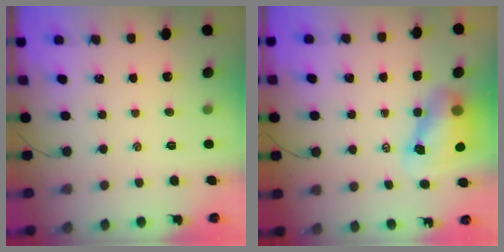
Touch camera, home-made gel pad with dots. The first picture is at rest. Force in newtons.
{"total": 8.4, "press": 8.3, "slide": 1.7}